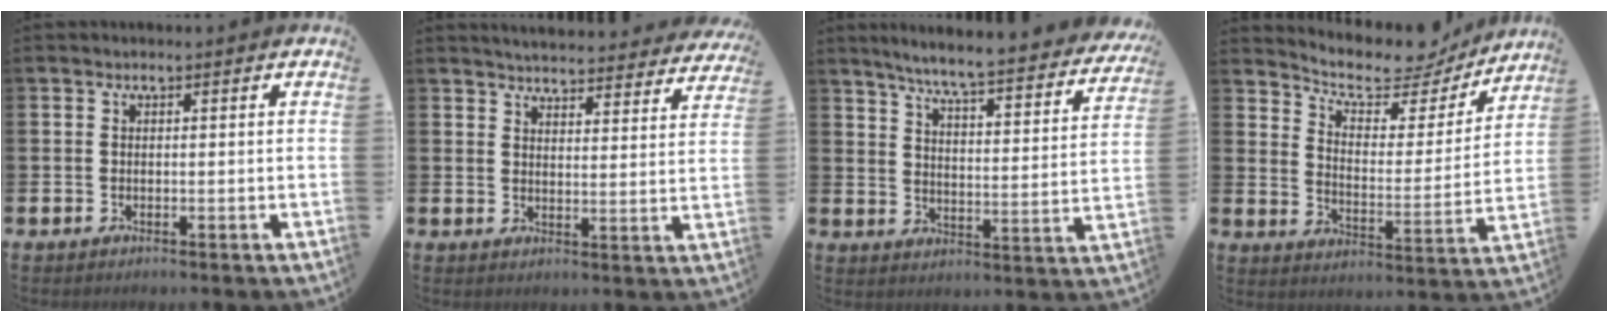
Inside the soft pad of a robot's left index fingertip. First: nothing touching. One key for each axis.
{"total": 4.8, "fx": 4.7, "fy": 0.6, "fz": 0.4, "tx": -0.019, "ty": -0.036, "tz": 0.082}
{"total": 6.5, "fx": 6.0, "fy": -0.2, "fz": 2.6, "tx": -0.069, "ty": -0.053, "tz": 0.095}
{"total": 8.0, "fx": 7.3, "fy": 2.7, "fz": 1.8, "tx": -0.064, "ty": -0.059, "tz": 0.122}